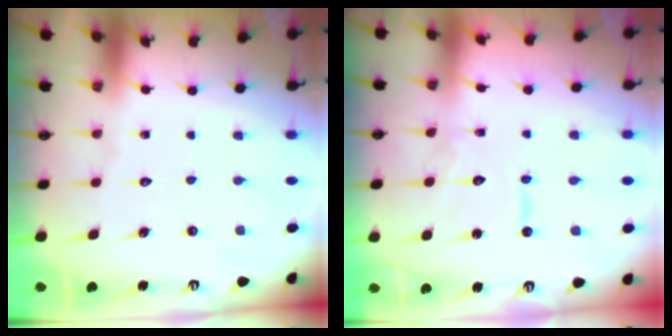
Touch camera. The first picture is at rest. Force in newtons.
{"total": 7.8, "press": 7.7, "slide": 0.6}